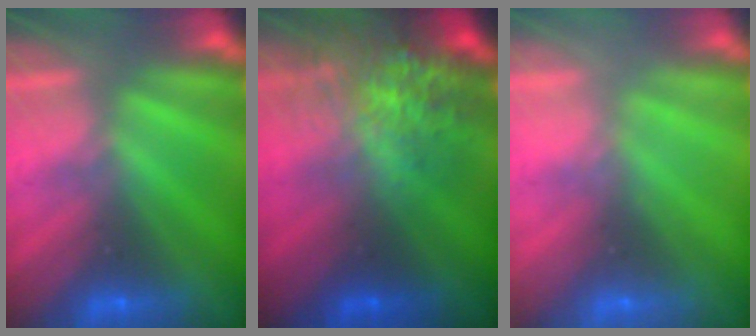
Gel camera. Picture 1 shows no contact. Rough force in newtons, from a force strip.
{"total": 7.0}
{"total": 2.3}